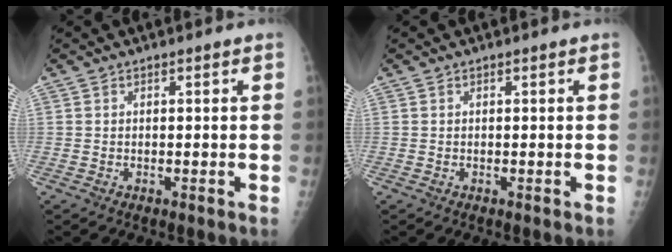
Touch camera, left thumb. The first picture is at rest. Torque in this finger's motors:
{"motor_torque": [-0.01, 0.01, 0.00, 0.00, 0.00]}